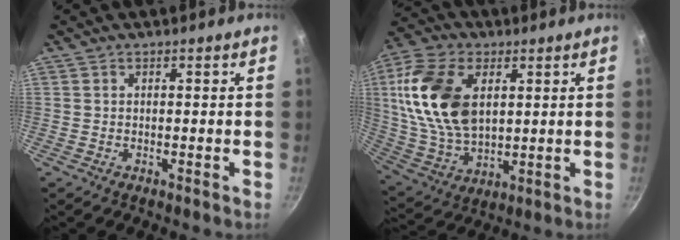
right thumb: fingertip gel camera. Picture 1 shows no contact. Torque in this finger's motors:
{"motor_torque": [0.64, 4.37, 1.74, -0.23, 0.33]}